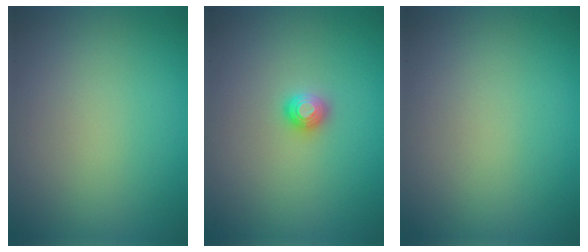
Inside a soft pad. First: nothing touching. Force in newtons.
{"total": 1.1, "press": 1.1, "slide": 0.1}
{"total": 0.0}